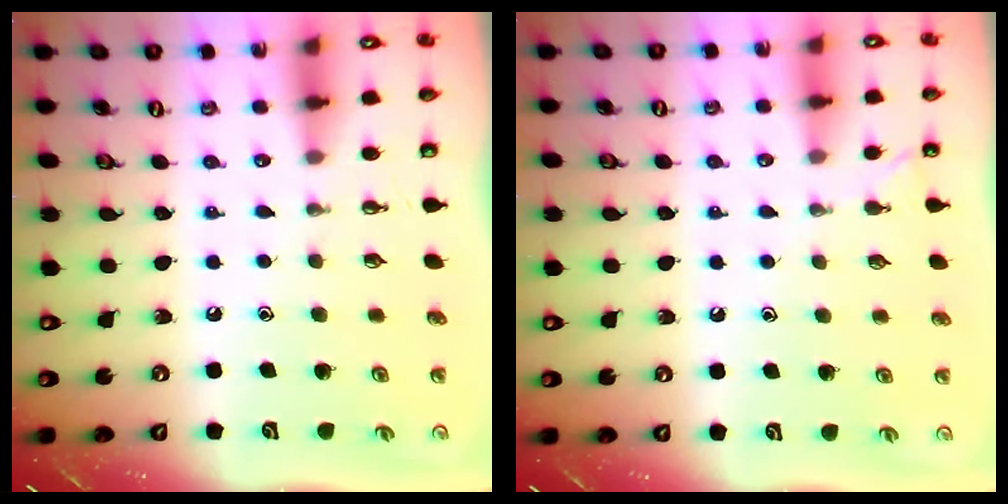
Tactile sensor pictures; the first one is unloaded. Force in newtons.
{"total": 3.0, "press": 3.0, "slide": 0.3}